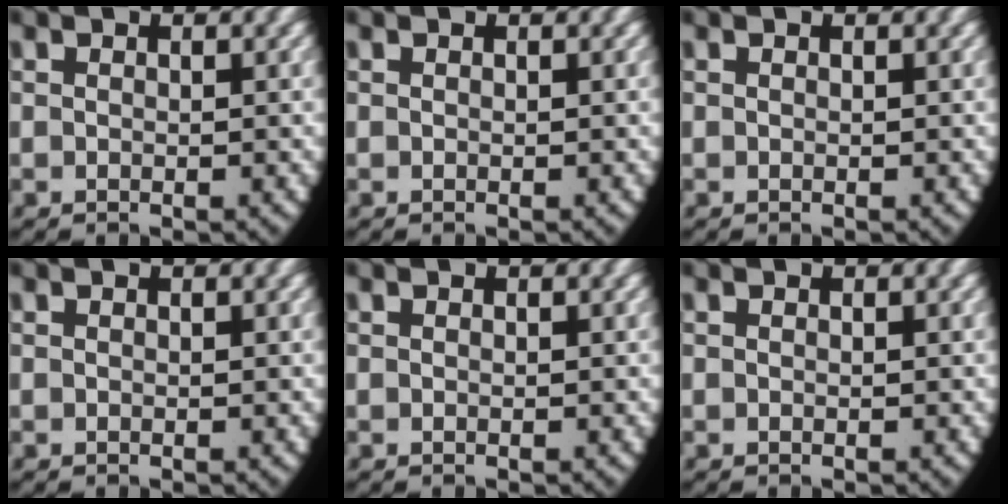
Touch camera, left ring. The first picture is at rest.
{"total": 0.0}
{"total": 0.0}
{"total": 0.0}
{"total": 0.0}
{"total": 0.0}